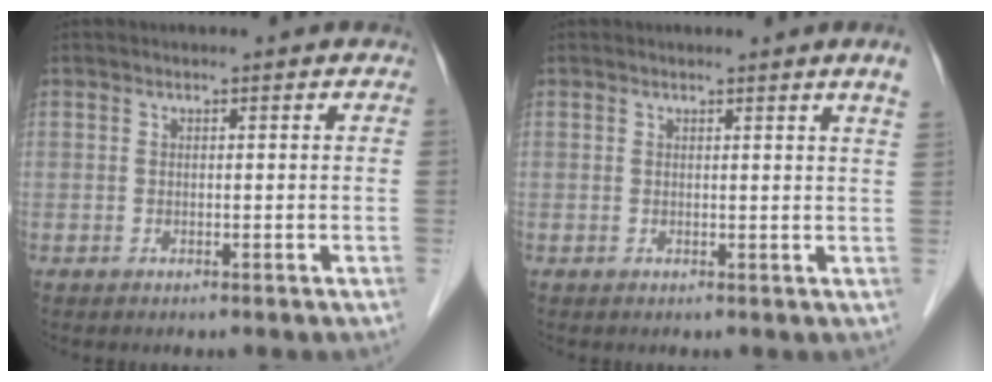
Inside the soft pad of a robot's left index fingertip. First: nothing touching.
{"total": 2.4, "force": [1.9, -0.7, 1.2], "torque": [-0.021, -0.013, 0.016]}